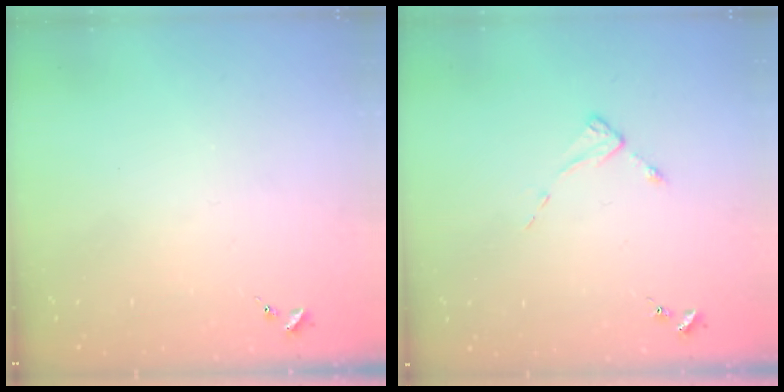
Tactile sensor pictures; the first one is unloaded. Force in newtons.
{"total": 2.6, "press": 2.6, "slide": 0.4}